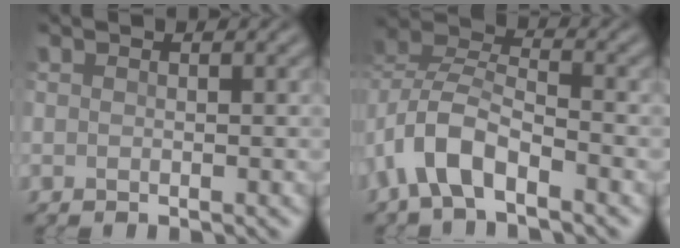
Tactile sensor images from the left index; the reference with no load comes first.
{"total": 5.7, "force": [-3.1, 2.7, 3.9], "torque": [-0.072, 0.009, -0.068]}